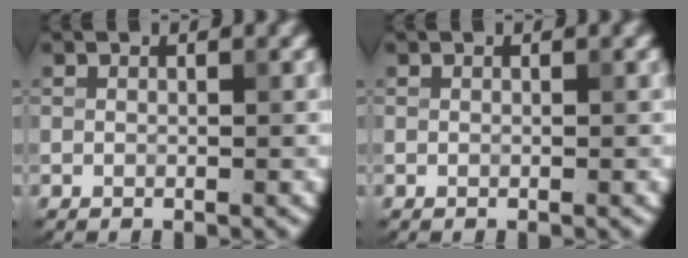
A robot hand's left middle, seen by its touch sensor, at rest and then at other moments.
{"total": 0.0}